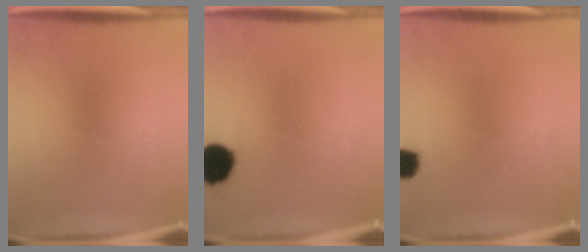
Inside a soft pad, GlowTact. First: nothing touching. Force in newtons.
{"total": 9.9}
{"total": 3.5}